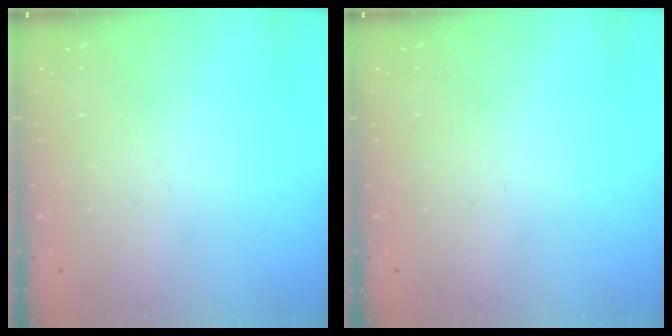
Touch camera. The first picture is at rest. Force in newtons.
{"total": 0.0}